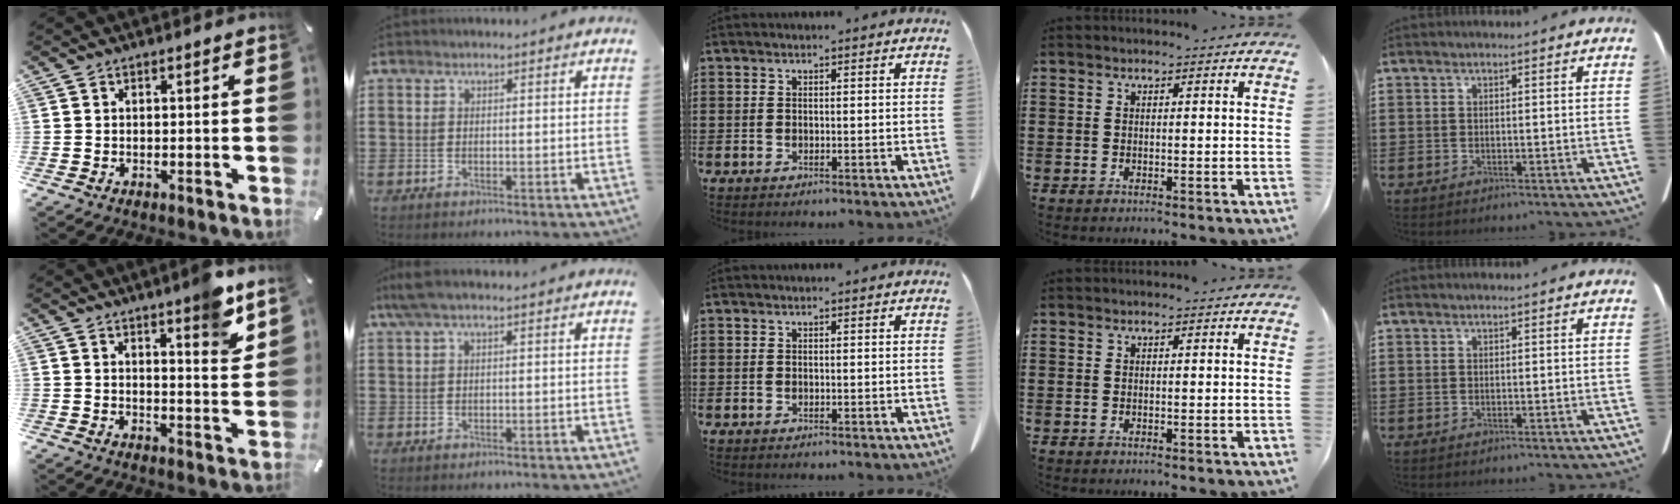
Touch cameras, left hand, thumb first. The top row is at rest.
{"thumb": {"total": 7.9, "force": [6.5, 1.3, 4.3], "torque": [-0.054, -0.047, 0.108]}, "index": {"total": 1.9, "force": [0.3, 0.3, 1.9], "torque": [-0.043, -0.003, 0.002]}}